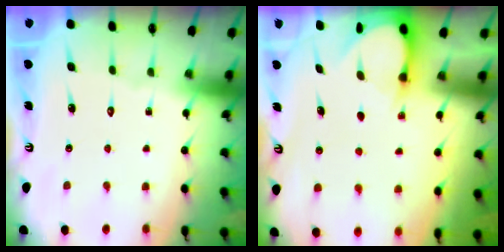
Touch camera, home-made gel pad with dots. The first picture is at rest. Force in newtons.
{"total": 3.2, "press": 3.2, "slide": 0.3}